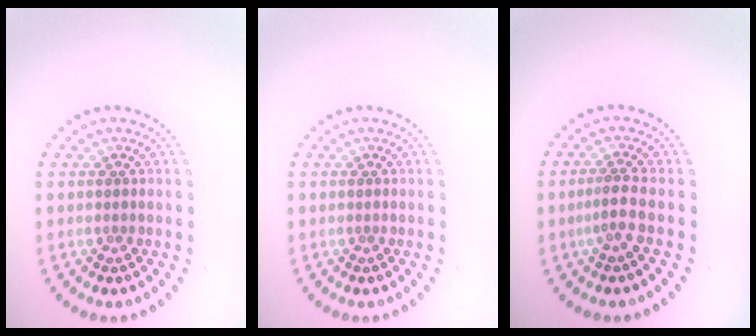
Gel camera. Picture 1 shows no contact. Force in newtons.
{"total": 0.0}
{"total": 1.8, "press": 1.2, "slide": 1.4}